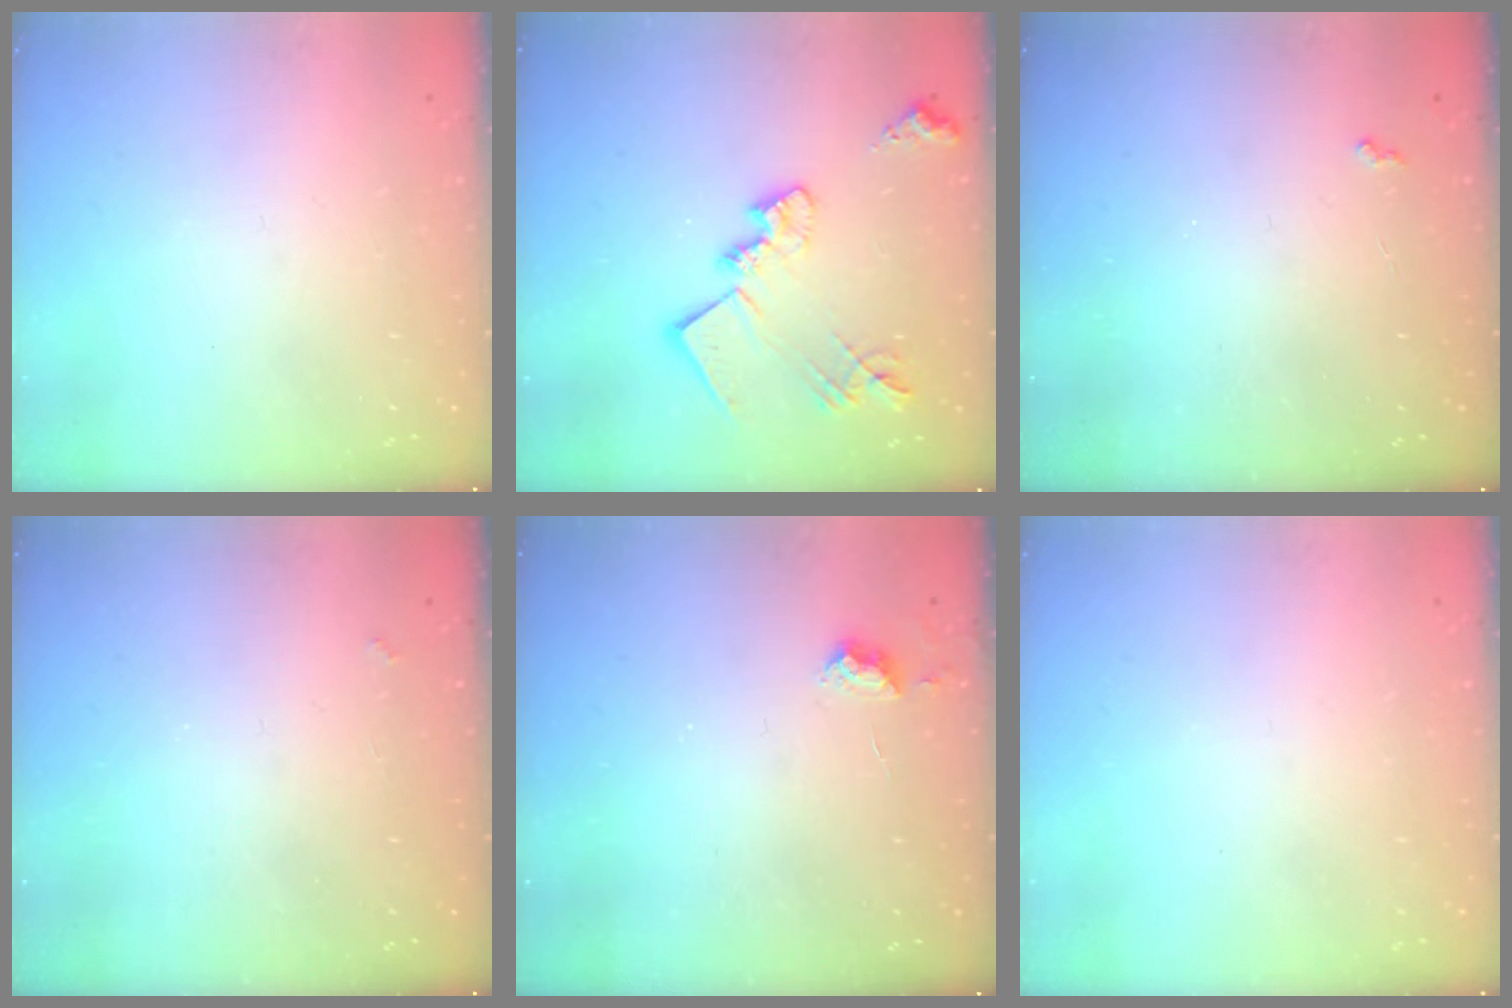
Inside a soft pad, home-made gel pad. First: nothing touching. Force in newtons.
{"total": 18.2, "press": 18.1, "slide": 1.2}
{"total": 2.5, "press": 2.4, "slide": 0.4}
{"total": 1.3, "press": 1.3, "slide": 0.4}
{"total": 4.4, "press": 4.3, "slide": 0.6}
{"total": 0.0}